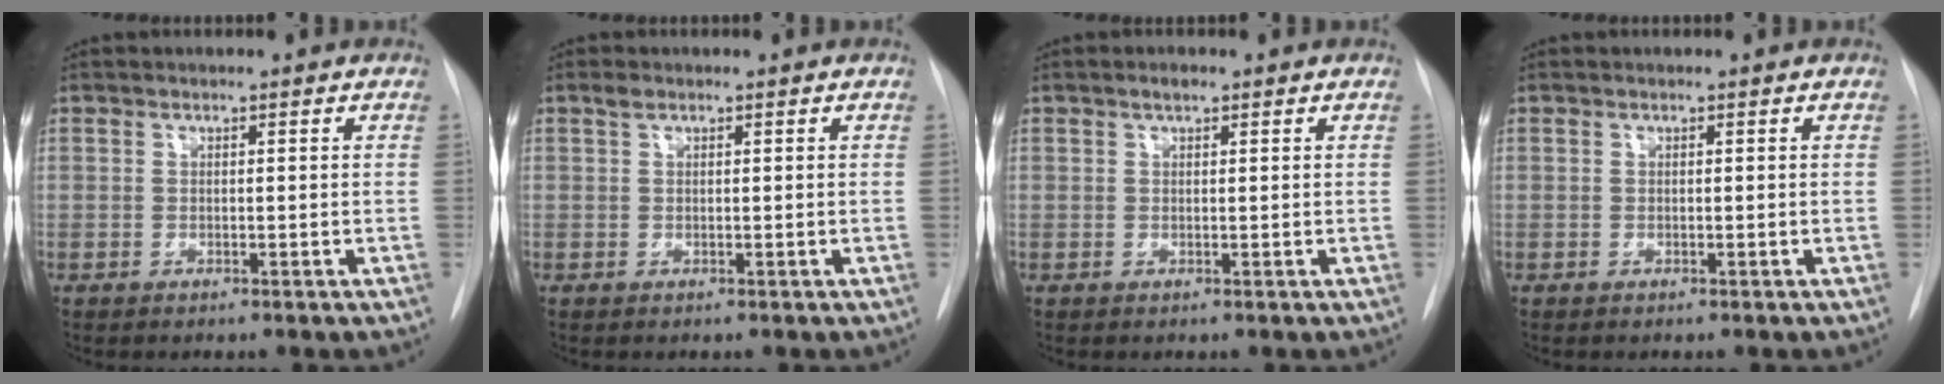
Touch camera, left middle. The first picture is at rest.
{"total": 0.9, "force": [0.6, 0.4, 0.5], "torque": [-0.012, 0.009, 0.013]}
{"total": 1.1, "force": [0.8, 0.4, 0.7], "torque": [-0.014, 0.004, 0.013]}
{"total": 0.0}